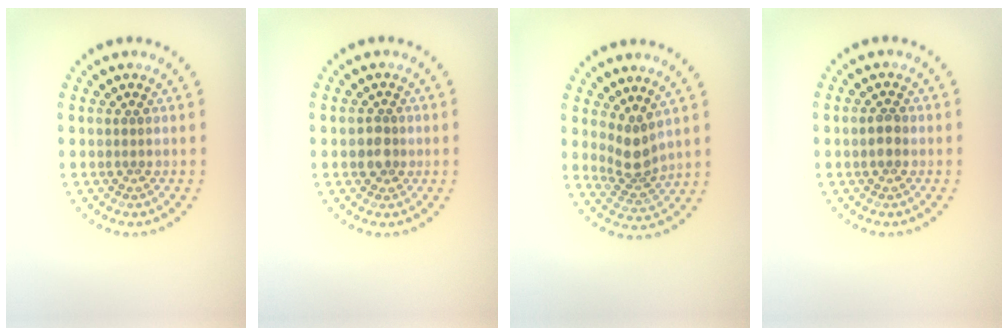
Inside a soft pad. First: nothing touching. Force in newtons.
{"total": 1.8, "press": 1.6, "slide": 0.7}
{"total": 3.0, "press": 2.1, "slide": 2.1}
{"total": 1.5, "press": 1.5, "slide": 0.0}